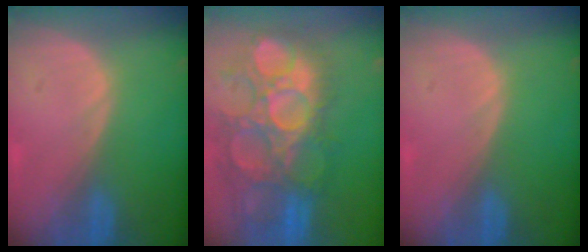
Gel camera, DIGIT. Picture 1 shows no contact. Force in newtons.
{"total": 13.8, "press": 12.5, "slide": 5.8}
{"total": 0.0}